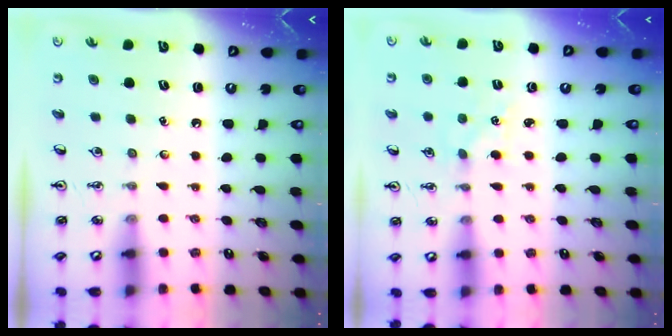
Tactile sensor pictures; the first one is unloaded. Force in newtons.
{"total": 2.1, "press": 2.1, "slide": 0.3}